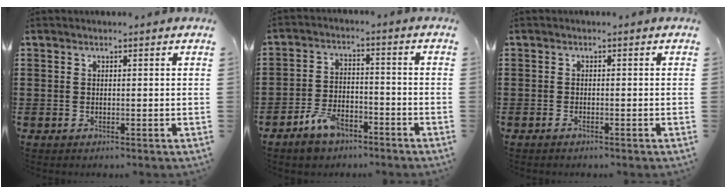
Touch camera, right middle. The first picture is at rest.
{"total": 5.3, "force": [-4.1, 2.4, 2.4], "torque": [-0.052, 0.010, -0.081]}
{"total": 0.7, "force": [-0.6, 0.1, 0.4], "torque": [-0.010, -0.004, -0.010]}